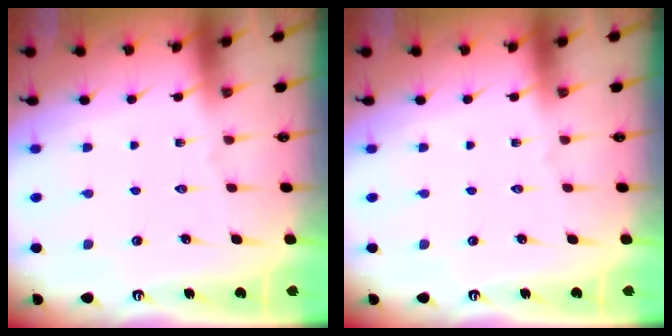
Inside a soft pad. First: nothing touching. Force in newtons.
{"total": 0.0}